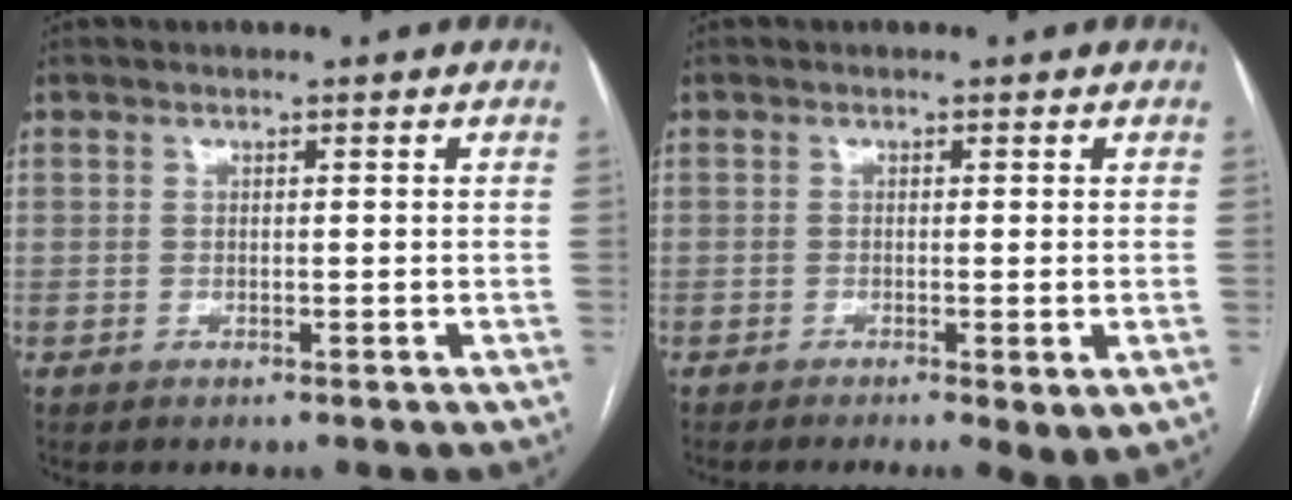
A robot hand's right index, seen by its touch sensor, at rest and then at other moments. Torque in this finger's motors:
{"motor_torque": [0.14, -0.25, 0.12, 0.03]}